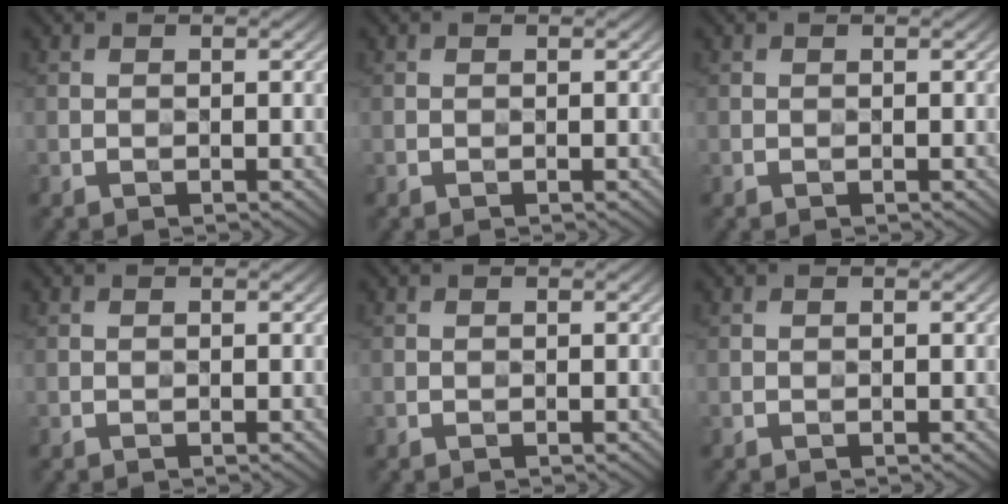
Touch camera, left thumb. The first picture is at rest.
{"total": 0.0}
{"total": 0.0}
{"total": 0.0}
{"total": 0.0}
{"total": 0.0}